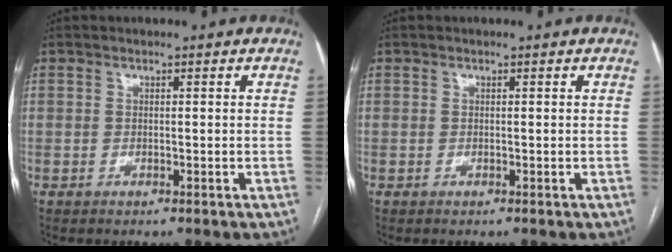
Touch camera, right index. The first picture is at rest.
{"total": 0.0}